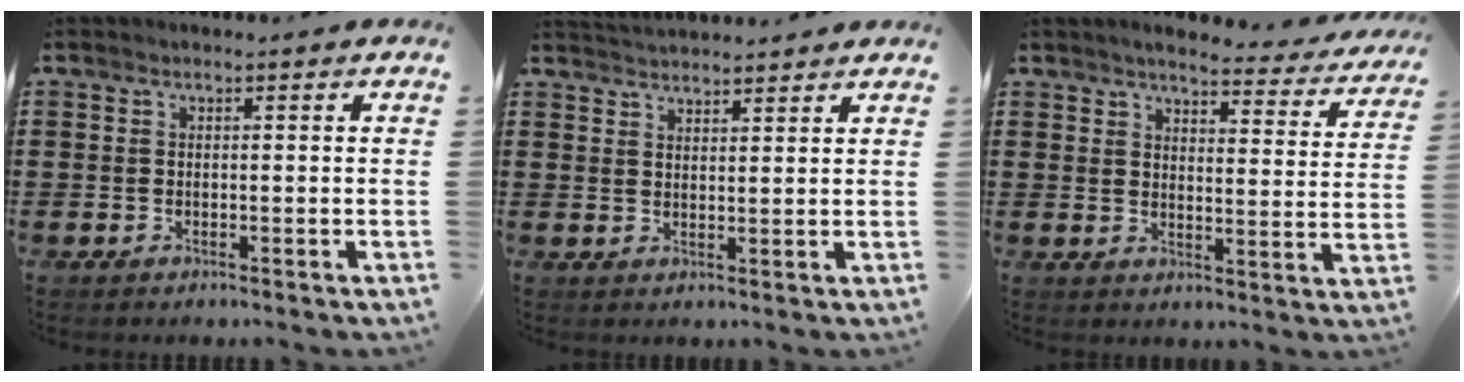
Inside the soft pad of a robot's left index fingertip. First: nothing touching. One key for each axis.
{"total": 2.6, "fx": 2.6, "fy": -0.2, "fz": -0.1, "tx": -0.006, "ty": -0.007, "tz": 0.051}
{"total": 4.0, "fx": 3.7, "fy": 0.1, "fz": 1.4, "tx": -0.037, "ty": -0.027, "tz": 0.060}